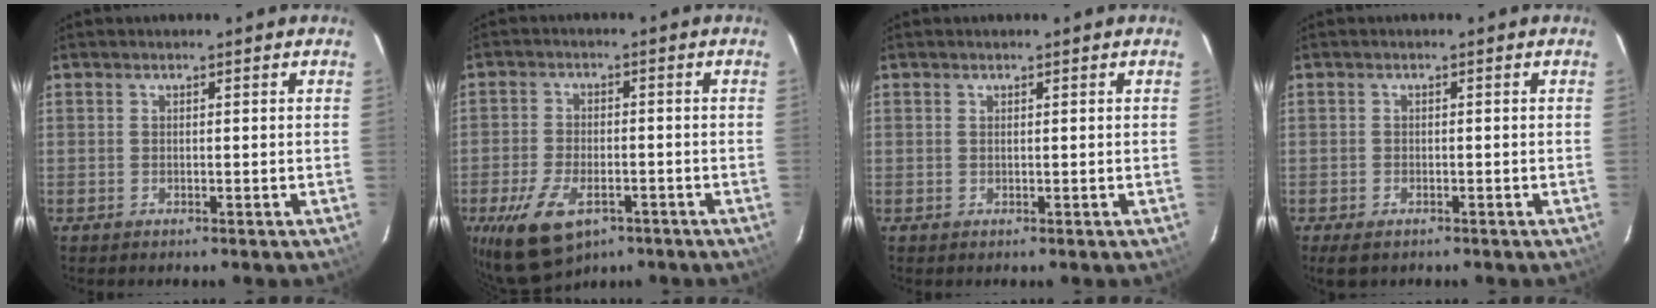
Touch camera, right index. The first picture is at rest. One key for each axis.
{"total": 11.3, "fx": -6.0, "fy": 5.9, "fz": 7.5, "tx": -0.163, "ty": -0.020, "tz": -0.100}
{"total": 0.0}
{"total": 2.3, "fx": -1.4, "fy": 1.4, "fz": 1.1, "tx": -0.021, "ty": -0.004, "tz": -0.023}